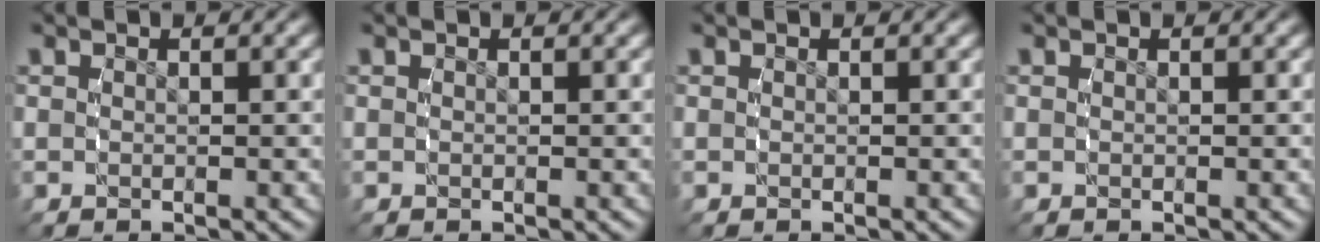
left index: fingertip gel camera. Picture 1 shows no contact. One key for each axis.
{"total": 0.0}
{"total": 0.0}
{"total": 0.0}